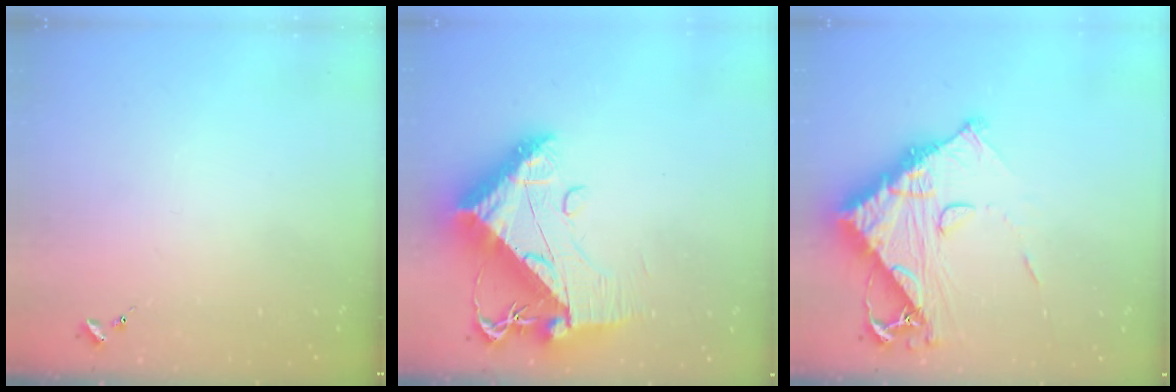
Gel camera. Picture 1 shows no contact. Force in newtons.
{"total": 16.5, "press": 16.4, "slide": 1.8}
{"total": 15.0, "press": 14.9, "slide": 1.4}